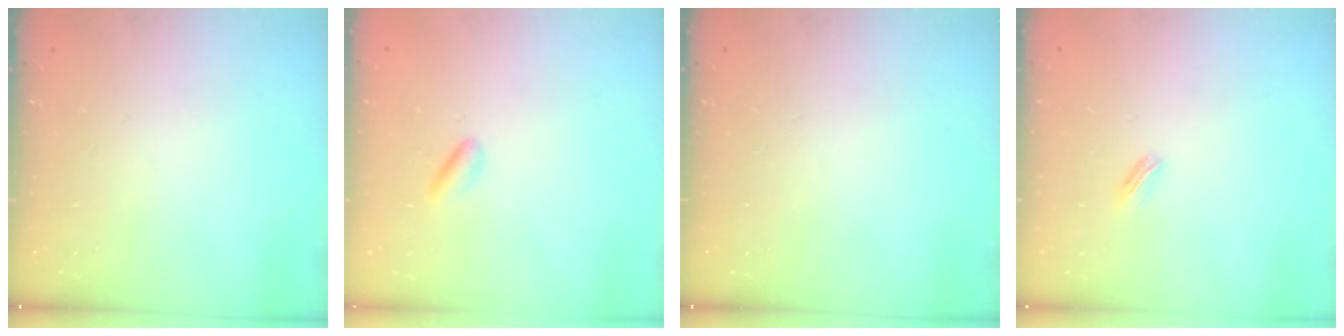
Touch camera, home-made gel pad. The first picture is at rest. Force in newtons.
{"total": 2.5, "press": 2.4, "slide": 0.7}
{"total": 0.0}
{"total": 1.3, "press": 1.2, "slide": 0.3}